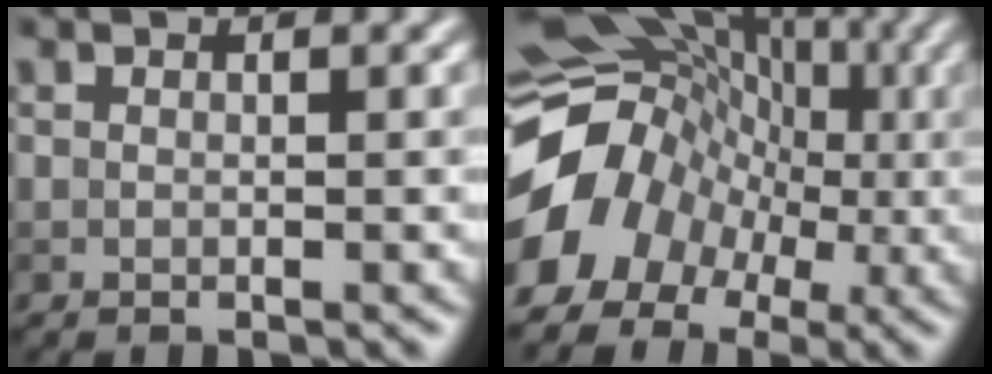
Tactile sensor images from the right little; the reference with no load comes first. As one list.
[{"total": 11.6, "force": [-2.9, 9.7, 5.6], "torque": [-0.108, -0.003, -0.051]}]